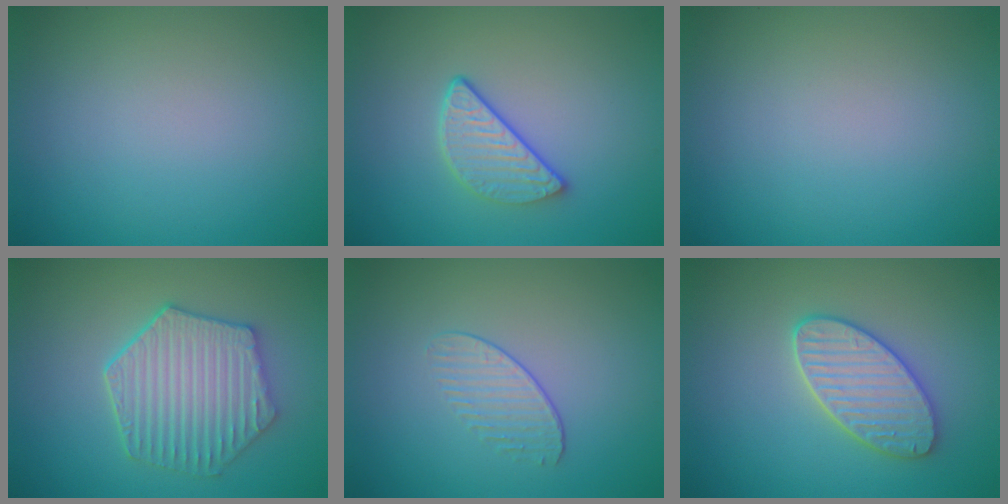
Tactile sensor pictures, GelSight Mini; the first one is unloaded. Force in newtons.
{"total": 3.4, "press": 2.7, "slide": 2.0}
{"total": 0.0}
{"total": 5.9, "press": 4.9, "slide": 3.4}
{"total": 1.3, "press": 0.7, "slide": 1.1}
{"total": 4.2, "press": 3.9, "slide": 1.5}